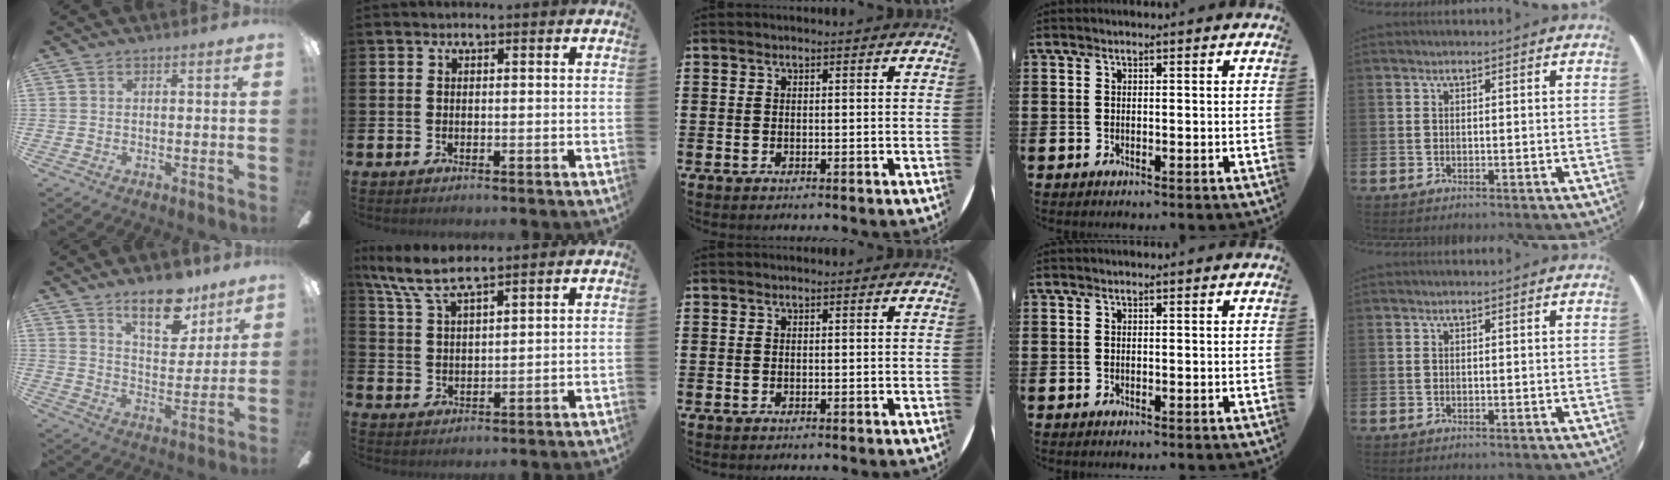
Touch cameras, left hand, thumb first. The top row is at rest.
{"thumb": {"total": 14.4, "force": [10.0, 6.5, 8.0], "torque": [-0.109, -0.053, 0.175]}, "index": {"total": 7.3, "force": [6.3, 1.4, 3.4], "torque": [-0.093, -0.015, 0.115]}}